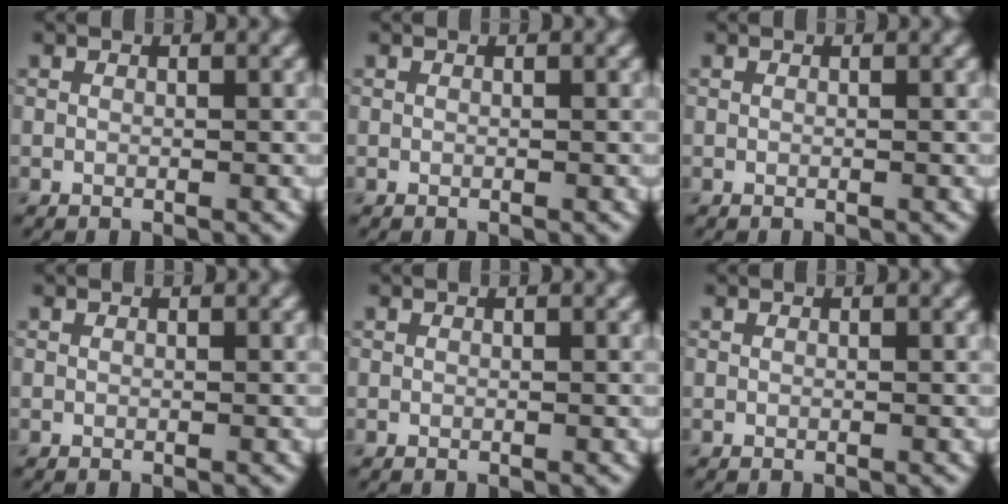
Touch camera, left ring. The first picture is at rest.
{"total": 0.0}
{"total": 0.0}
{"total": 0.0}
{"total": 0.0}
{"total": 0.0}